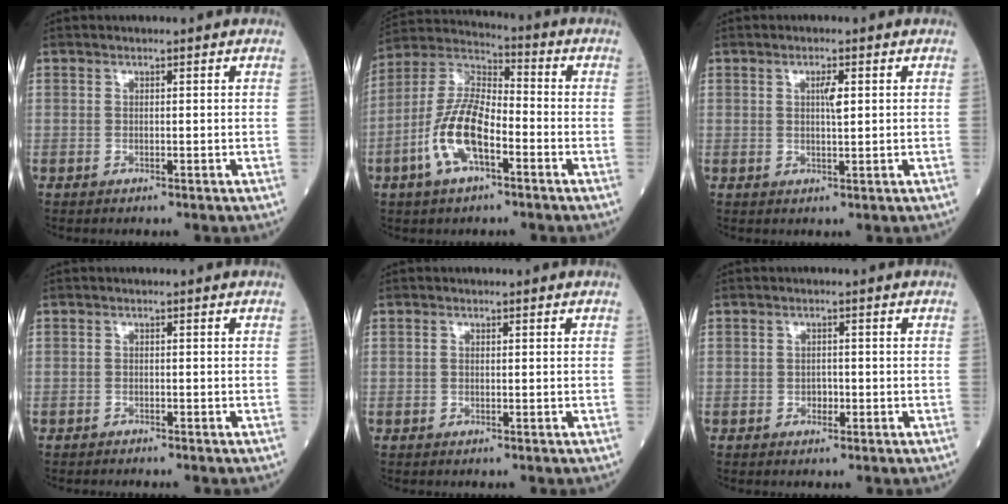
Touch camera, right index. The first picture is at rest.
{"total": 12.0, "force": [-4.4, 4.4, 10.3], "torque": [-0.221, 0.010, -0.089]}
{"total": 2.3, "force": [0.7, 0.4, 2.2], "torque": [-0.039, 0.000, 0.011]}
{"total": 0.6, "force": [-0.6, 0.0, 0.0], "torque": [-0.008, -0.003, -0.012]}
{"total": 0.0}
{"total": 1.2, "force": [-0.5, 0.9, 0.7], "torque": [-0.008, 0.004, -0.006]}